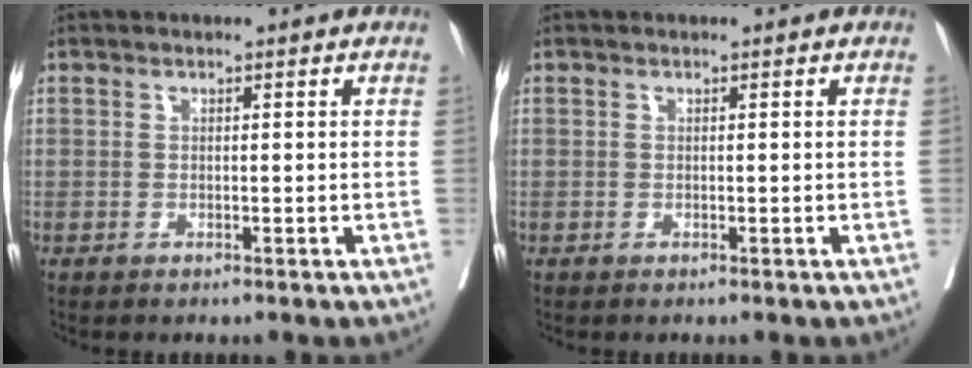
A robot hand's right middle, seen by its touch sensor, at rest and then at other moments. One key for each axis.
{"total": 0.0}